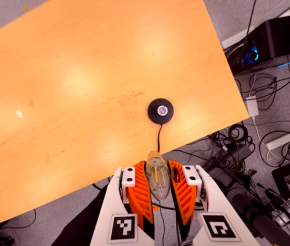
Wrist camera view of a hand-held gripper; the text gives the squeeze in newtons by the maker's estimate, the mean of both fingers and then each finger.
{"total": 21.7, "left": 25.2, "right": 18.3}